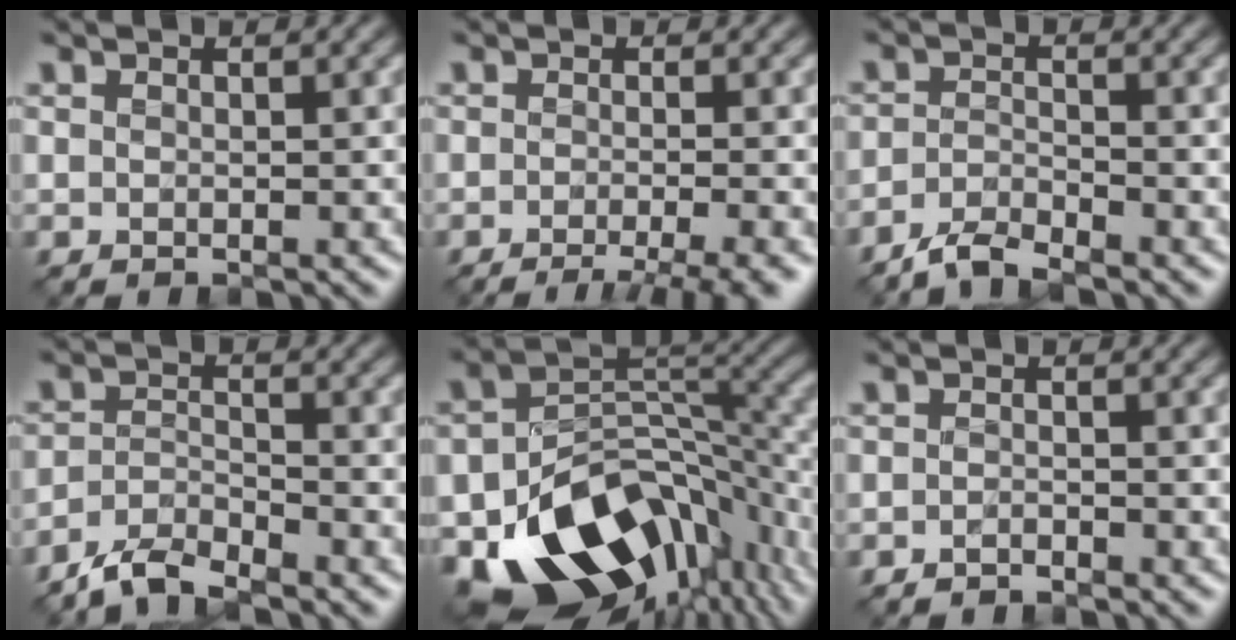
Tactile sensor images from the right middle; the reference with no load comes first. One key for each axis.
{"total": 4.2, "fx": -2.7, "fy": 0.5, "fz": 3.2, "tx": -0.041, "ty": -0.004, "tz": -0.045}
{"total": 2.7, "fx": -2.5, "fy": 0.2, "fz": 0.9, "tx": -0.025, "ty": 0.001, "tz": -0.057}
{"total": 3.4, "fx": -3.2, "fy": 0.5, "fz": 1.2, "tx": -0.028, "ty": 0.000, "tz": -0.073}
{"total": 15.5, "fx": -7.3, "fy": 9.6, "fz": 9.8, "tx": -0.181, "ty": -0.021, "tz": -0.100}
{"total": 0.8, "fx": -0.7, "fy": 0.0, "fz": 0.2, "tx": -0.006, "ty": 0.001, "tz": -0.014}